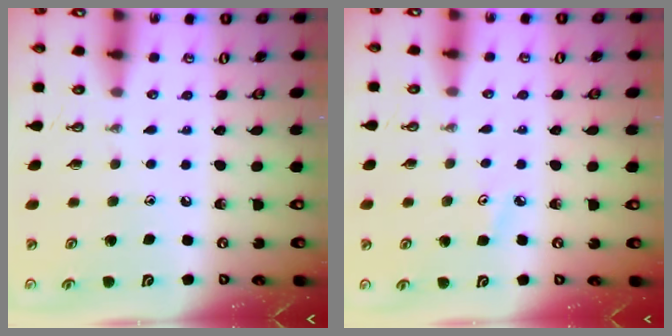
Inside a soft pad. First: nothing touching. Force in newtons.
{"total": 2.9, "press": 2.9, "slide": 0.3}